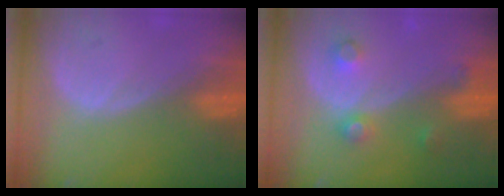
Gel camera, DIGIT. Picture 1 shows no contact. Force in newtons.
{"total": 4.1, "press": 3.6, "slide": 2.0}